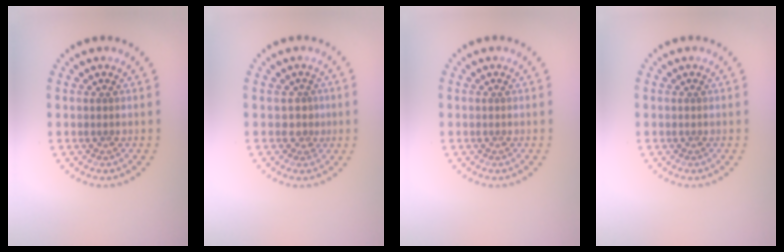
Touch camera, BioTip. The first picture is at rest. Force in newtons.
{"total": 1.1, "press": 0.6, "slide": 0.9}
{"total": 0.0}
{"total": 0.0}